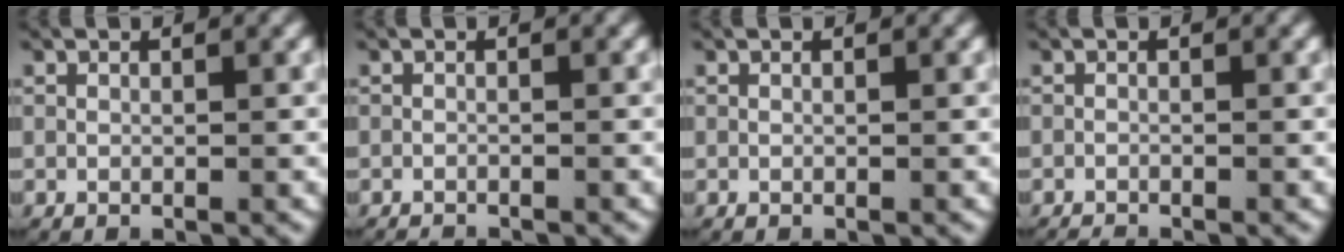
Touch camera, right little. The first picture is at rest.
{"total": 1.1, "force": [-1.1, -0.1, 0.0], "torque": [-0.005, -0.009, -0.014]}
{"total": 0.0}
{"total": 1.0, "force": [-1.0, 0.0, 0.1], "torque": [-0.007, -0.009, -0.015]}